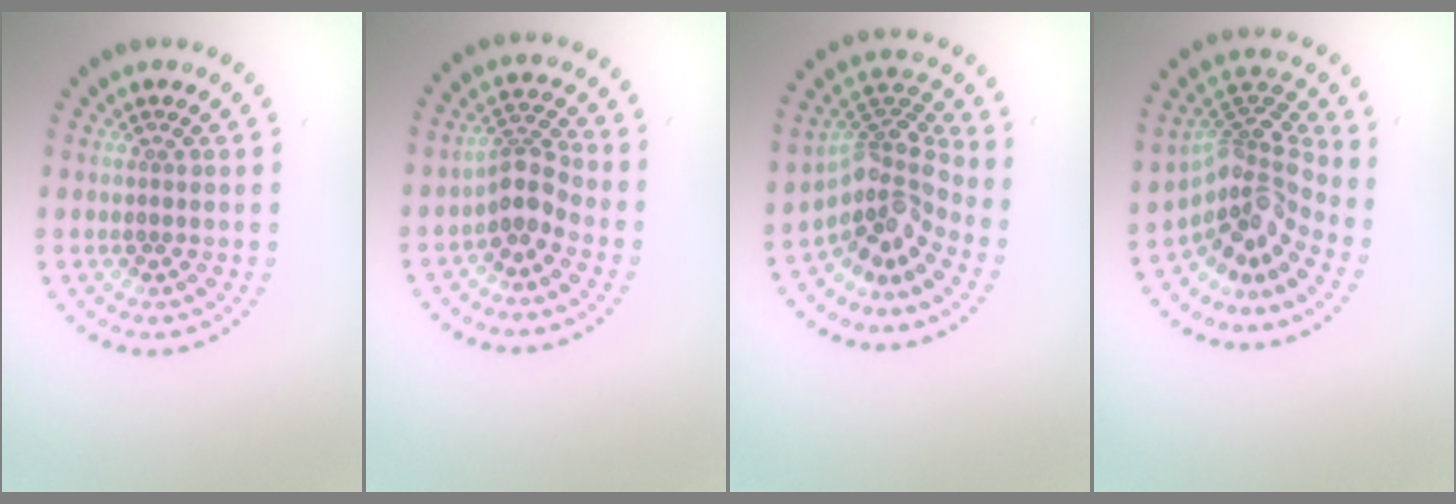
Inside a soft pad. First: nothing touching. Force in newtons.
{"total": 2.8, "press": 2.2, "slide": 1.7}
{"total": 4.6, "press": 3.2, "slide": 3.4}
{"total": 4.7, "press": 3.0, "slide": 3.6}